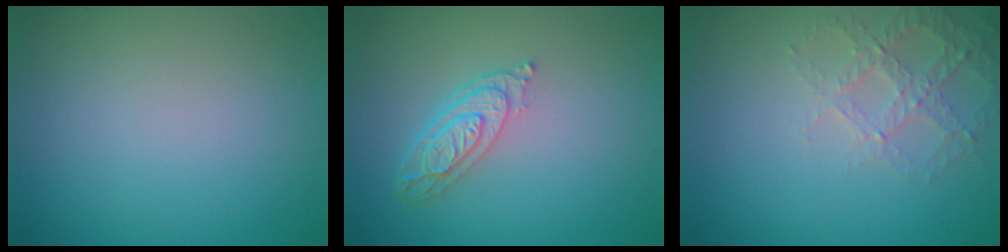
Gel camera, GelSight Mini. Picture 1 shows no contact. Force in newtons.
{"total": 3.9, "press": 3.0, "slide": 2.5}
{"total": 2.8, "press": 2.7, "slide": 0.8}